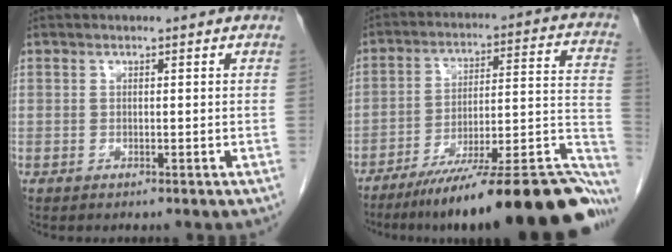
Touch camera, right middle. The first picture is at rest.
{"total": 27.4, "force": [-20.8, 3.1, 17.5], "torque": [-0.152, 0.011, -0.300]}